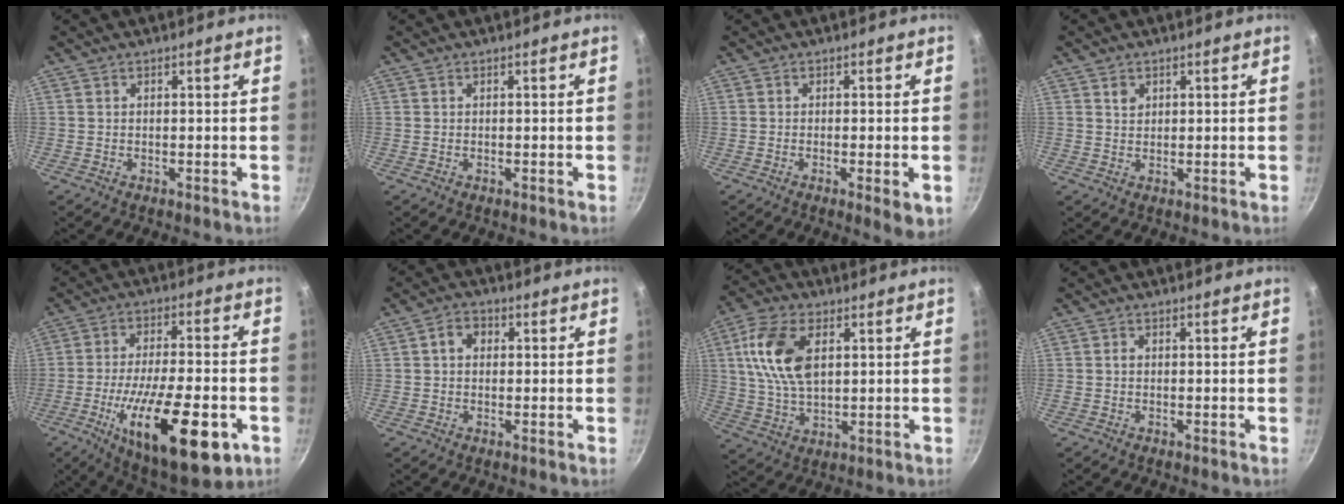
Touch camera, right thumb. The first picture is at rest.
{"total": 0.0}
{"total": 4.2, "force": [-1.3, 0.9, 3.9], "torque": [-0.059, -0.009, -0.017]}
{"total": 2.0, "force": [0.9, 1.5, 0.8], "torque": [-0.006, -0.001, 0.015]}
{"total": 23.6, "force": [-8.4, 8.3, 20.5], "torque": [-0.308, 0.009, -0.126]}
{"total": 3.9, "force": [0.8, 3.0, 2.3], "torque": [-0.023, 0.008, 0.006]}
{"total": 13.0, "force": [3.3, 7.4, 10.1], "torque": [-0.184, -0.001, 0.061]}
{"total": 0.9, "force": [-0.1, 0.8, 0.5], "torque": [-0.007, 0.005, -0.003]}